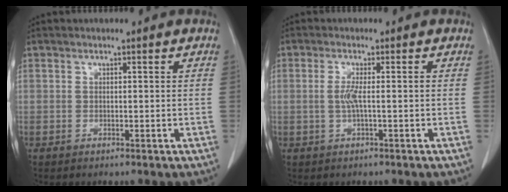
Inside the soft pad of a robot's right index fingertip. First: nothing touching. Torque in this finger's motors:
{"motor_torque": [0.40, -0.01, 0.08, 0.06]}